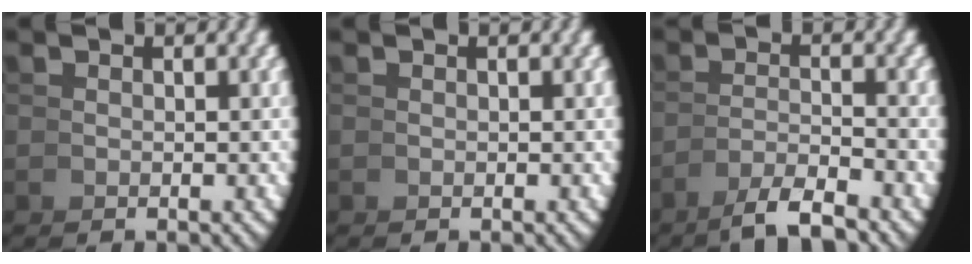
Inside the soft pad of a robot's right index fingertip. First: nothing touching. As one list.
[{"total": 0.0}, {"total": 3.5, "force": [-2.7, -0.2, 2.3], "torque": [-0.026, -0.001, -0.044]}]